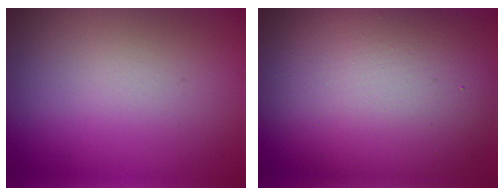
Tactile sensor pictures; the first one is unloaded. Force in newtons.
{"total": 12.9, "press": 12.9, "slide": 0.9}